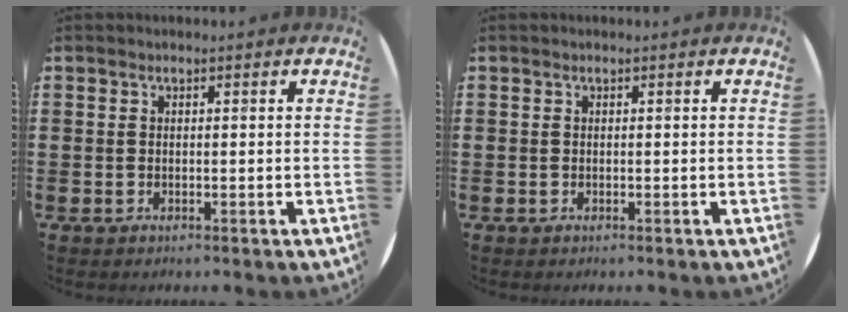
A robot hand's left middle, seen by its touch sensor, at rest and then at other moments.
{"total": 0.0}